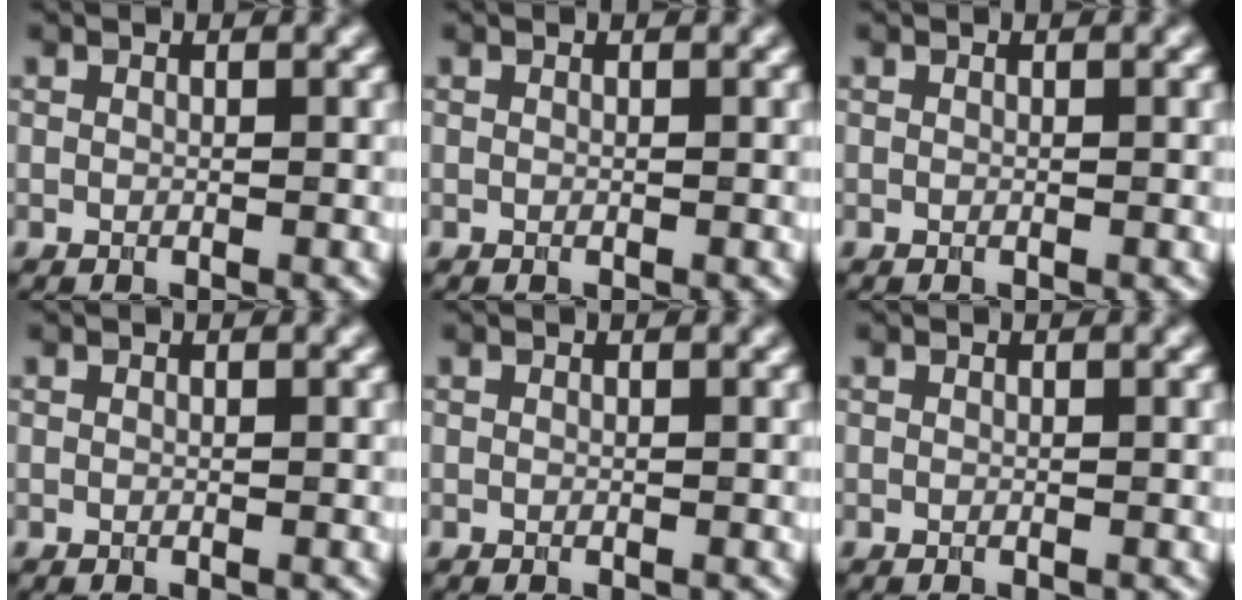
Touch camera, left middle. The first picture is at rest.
{"total": 0.0}
{"total": 0.0}
{"total": 0.0}
{"total": 0.0}
{"total": 0.0}